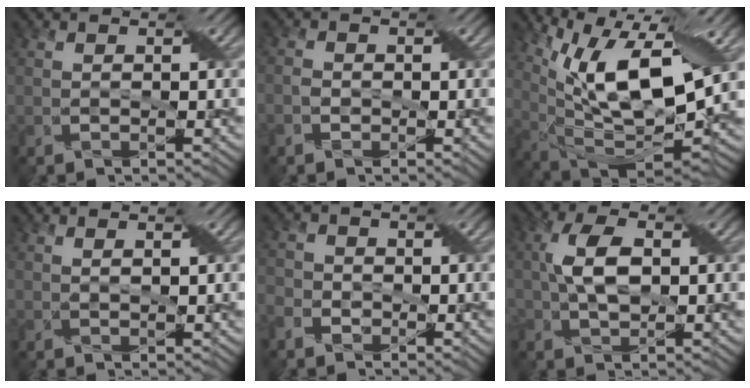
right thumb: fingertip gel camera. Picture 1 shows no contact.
{"total": 1.5, "force": [-0.8, 1.2, 0.5], "torque": [-0.010, -0.001, -0.015]}
{"total": 15.5, "force": [6.4, 6.0, 12.8], "torque": [-0.251, -0.003, 0.124]}
{"total": 0.8, "force": [0.5, 0.2, 0.6], "torque": [-0.008, -0.002, 0.013]}
{"total": 2.9, "force": [-1.7, 2.3, 0.7], "torque": [-0.022, -0.005, -0.038]}
{"total": 5.2, "force": [0.4, 2.9, 4.3], "torque": [-0.096, 0.005, 0.011]}